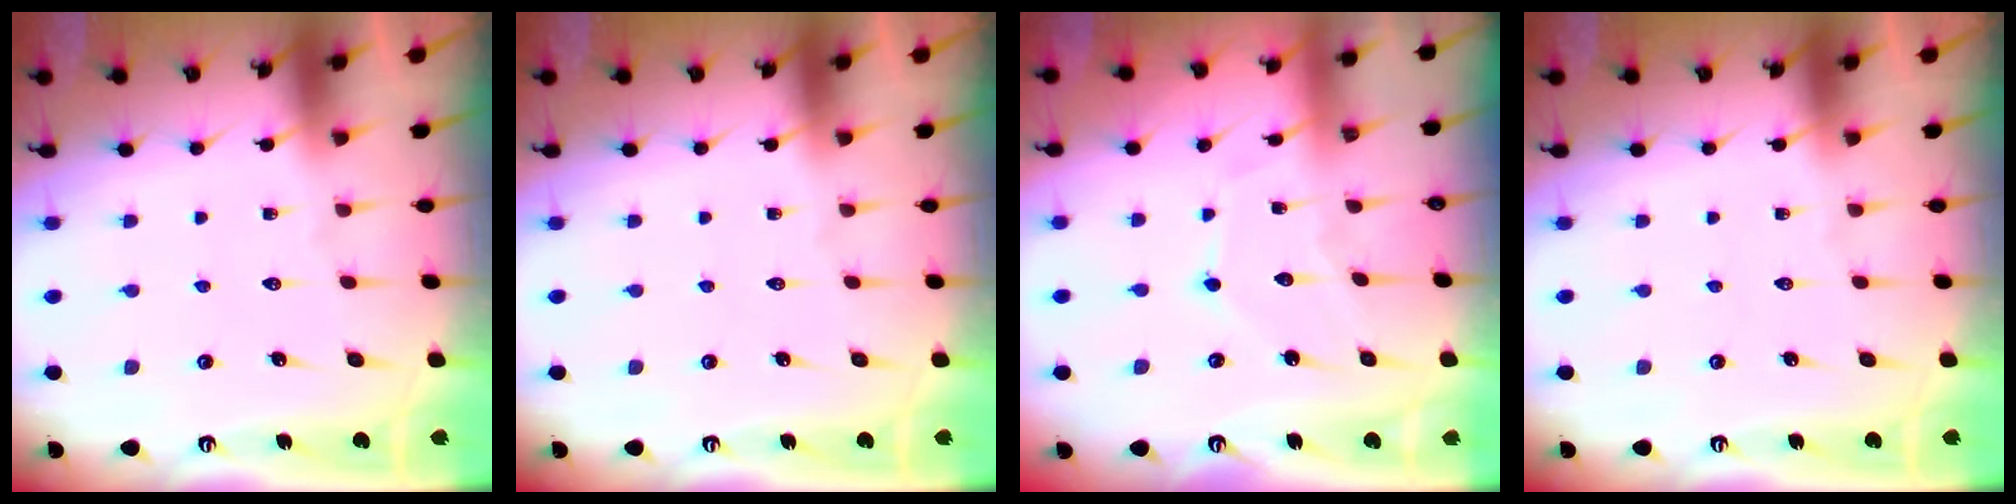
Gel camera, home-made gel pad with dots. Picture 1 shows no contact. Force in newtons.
{"total": 0.0}
{"total": 6.9, "press": 6.9, "slide": 0.3}
{"total": 0.0}